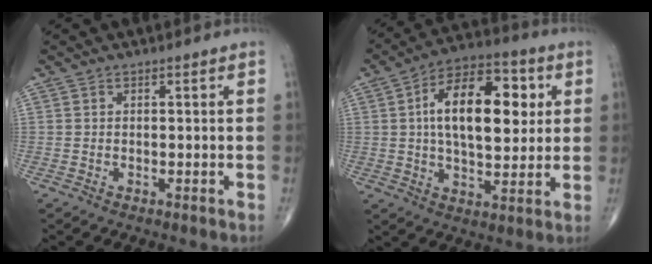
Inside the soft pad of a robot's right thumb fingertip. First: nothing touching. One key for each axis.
{"total": 18.2, "fx": 3.4, "fy": 9.4, "fz": 15.2, "tx": -0.217, "ty": 0.011, "tz": 0.047}